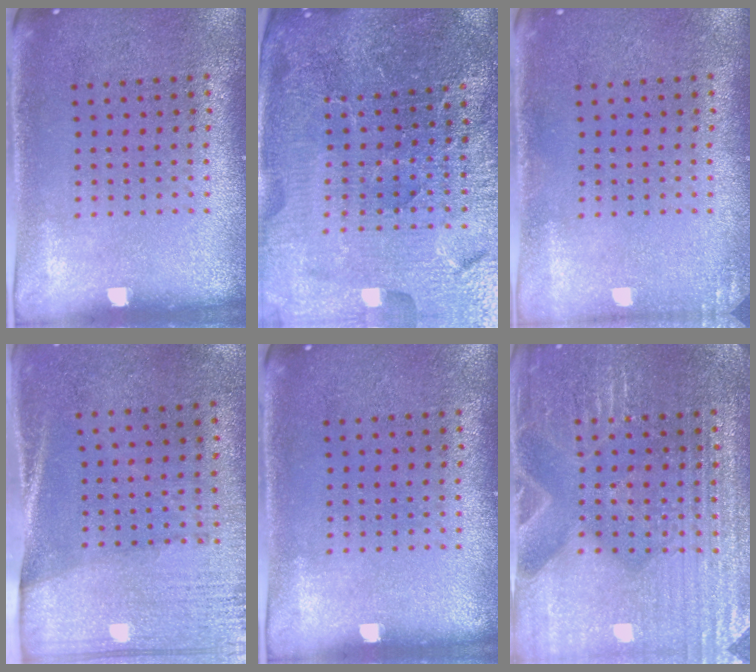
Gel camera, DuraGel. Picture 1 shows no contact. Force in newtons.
{"total": 5.8, "press": 5.3, "slide": 2.5}
{"total": 1.0, "press": 1.0, "slide": 0.1}
{"total": 2.7, "press": 2.4, "slide": 1.4}
{"total": 0.0}
{"total": 4.0, "press": 3.8, "slide": 1.0}